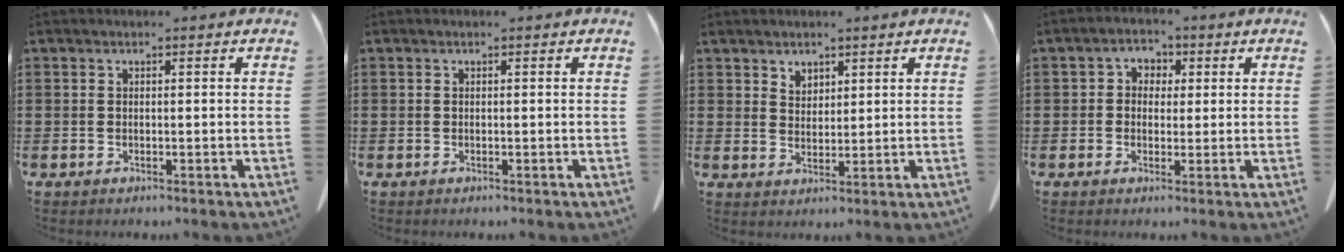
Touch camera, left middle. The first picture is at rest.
{"total": 0.0}
{"total": 2.7, "force": [2.3, 1.3, 0.2], "torque": [-0.010, -0.001, 0.045]}
{"total": 2.4, "force": [0.2, 2.2, 0.9], "torque": [-0.031, 0.011, -0.001]}